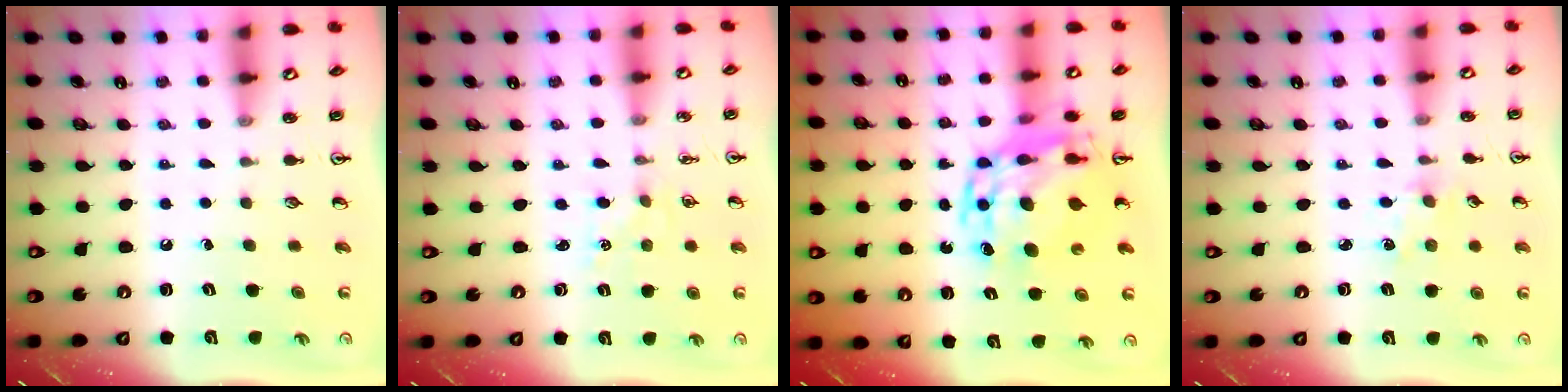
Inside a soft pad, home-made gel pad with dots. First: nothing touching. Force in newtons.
{"total": 1.0, "press": 0.9, "slide": 0.2}
{"total": 16.4, "press": 16.3, "slide": 2.0}
{"total": 2.3, "press": 2.3, "slide": 0.4}